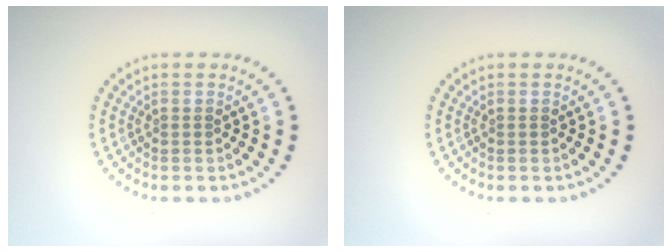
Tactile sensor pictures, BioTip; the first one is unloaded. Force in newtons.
{"total": 0.0}